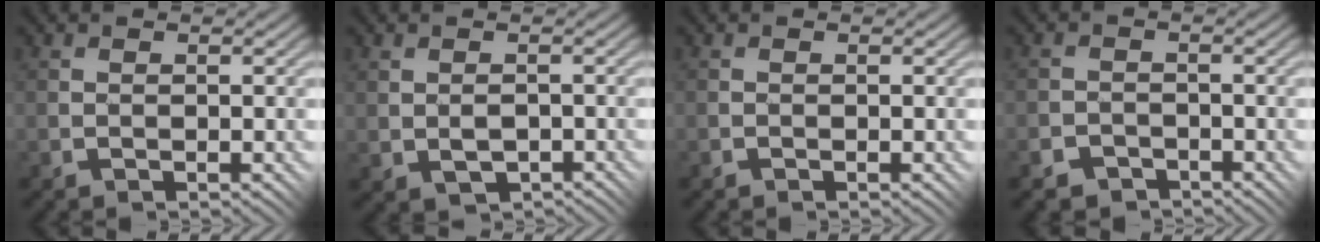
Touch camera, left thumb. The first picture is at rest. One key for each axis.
{"total": 2.6, "fx": -0.4, "fy": 1.8, "fz": 1.8, "tx": -0.040, "ty": -0.006, "tz": -0.003}
{"total": 0.0}
{"total": 3.1, "fx": -2.4, "fy": 2.0, "fz": 0.2, "tx": 0.000, "ty": 0.006, "tz": -0.044}